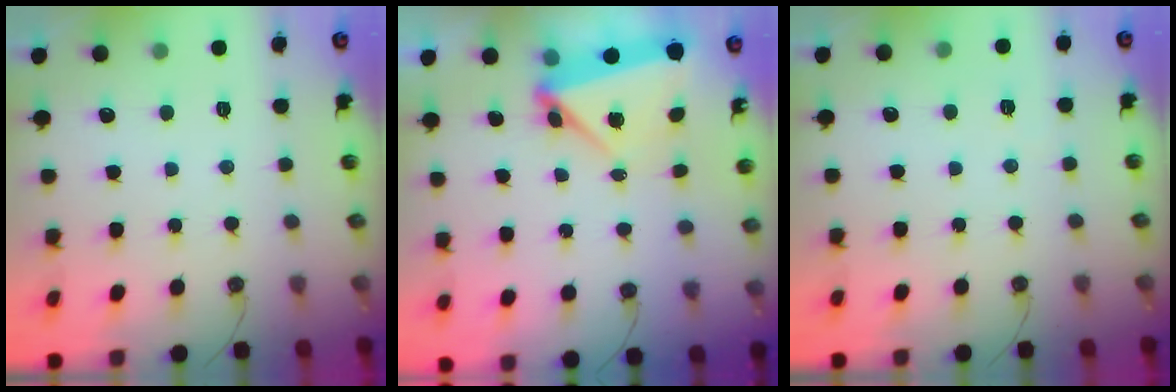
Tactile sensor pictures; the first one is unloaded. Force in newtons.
{"total": 10.8, "press": 4.7, "slide": 9.7}
{"total": 1.4, "press": 1.4, "slide": 0.5}